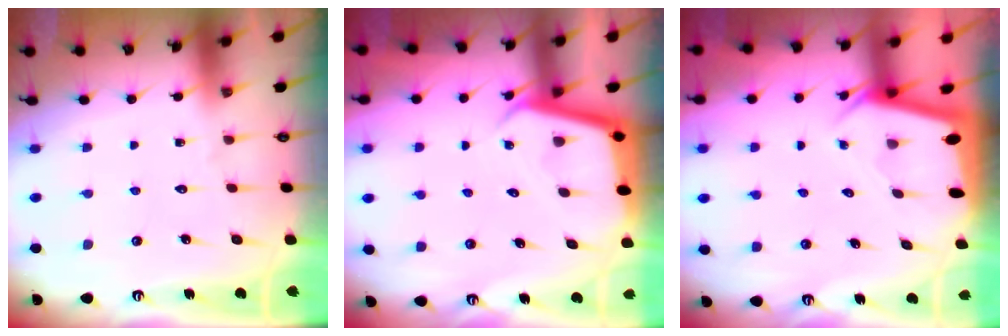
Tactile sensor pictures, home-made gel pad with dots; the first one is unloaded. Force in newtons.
{"total": 3.8, "press": 3.8, "slide": 0.2}
{"total": 2.4, "press": 2.4, "slide": 0.1}